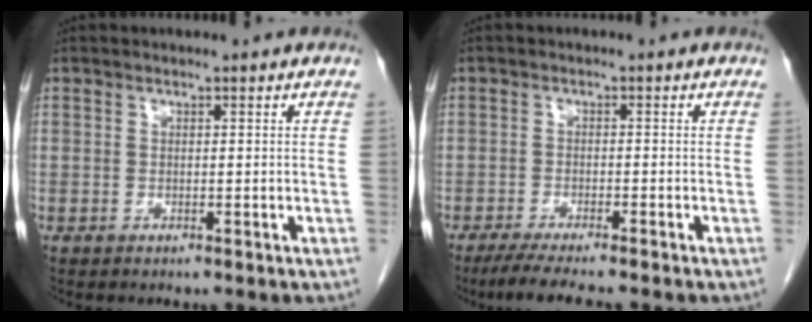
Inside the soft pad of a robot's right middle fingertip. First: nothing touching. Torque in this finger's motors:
{"motor_torque": [0.57, -0.44, 0.06, 0.01]}